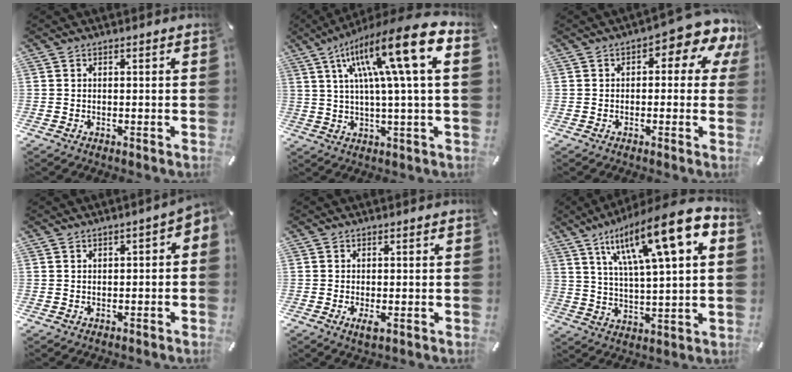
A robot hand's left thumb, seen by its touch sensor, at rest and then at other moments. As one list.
[{"total": 20.1, "force": [7.2, 2.6, 18.5], "torque": [-0.333, -0.028, 0.093]}, {"total": 8.6, "force": [3.6, 3.5, 6.9], "torque": [-0.090, -0.026, 0.056]}, {"total": 2.5, "force": [-0.5, 1.3, 2.1], "torque": [-0.029, 0.005, -0.012]}, {"total": 2.6, "force": [-0.4, 0.5, 2.5], "torque": [-0.049, -0.008, -0.007]}, {"total": 18.5, "force": [10.0, 3.9, 15.1], "torque": [-0.269, -0.048, 0.154]}]